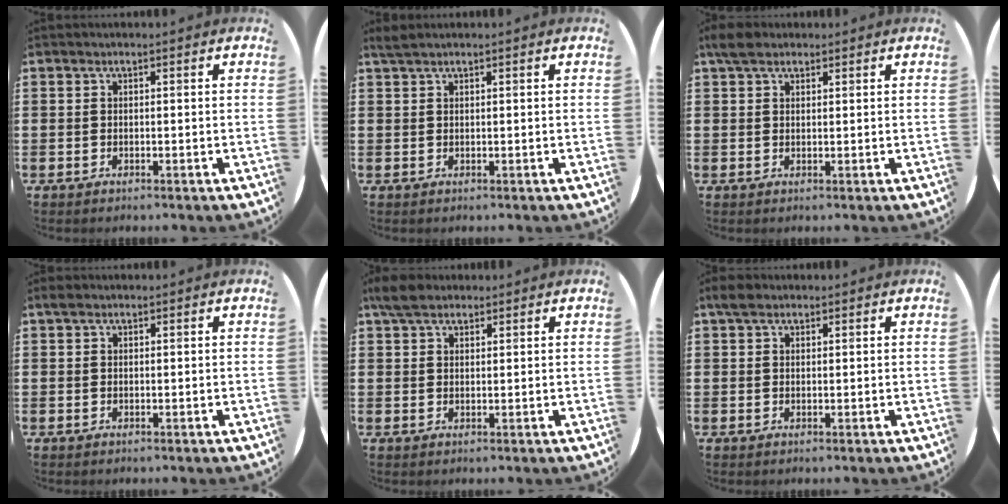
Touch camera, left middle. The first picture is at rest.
{"total": 1.0, "force": [0.9, 0.0, 0.5], "torque": [-0.011, 0.002, 0.017]}
{"total": 2.7, "force": [2.1, 1.2, 1.0], "torque": [-0.017, 0.005, 0.038]}
{"total": 0.7, "force": [0.5, 0.4, 0.2], "torque": [0.002, 0.001, 0.008]}
{"total": 3.7, "force": [3.1, 1.5, 1.4], "torque": [-0.026, 0.001, 0.057]}
{"total": 1.8, "force": [1.5, 0.9, 0.6], "torque": [-0.006, 0.004, 0.026]}